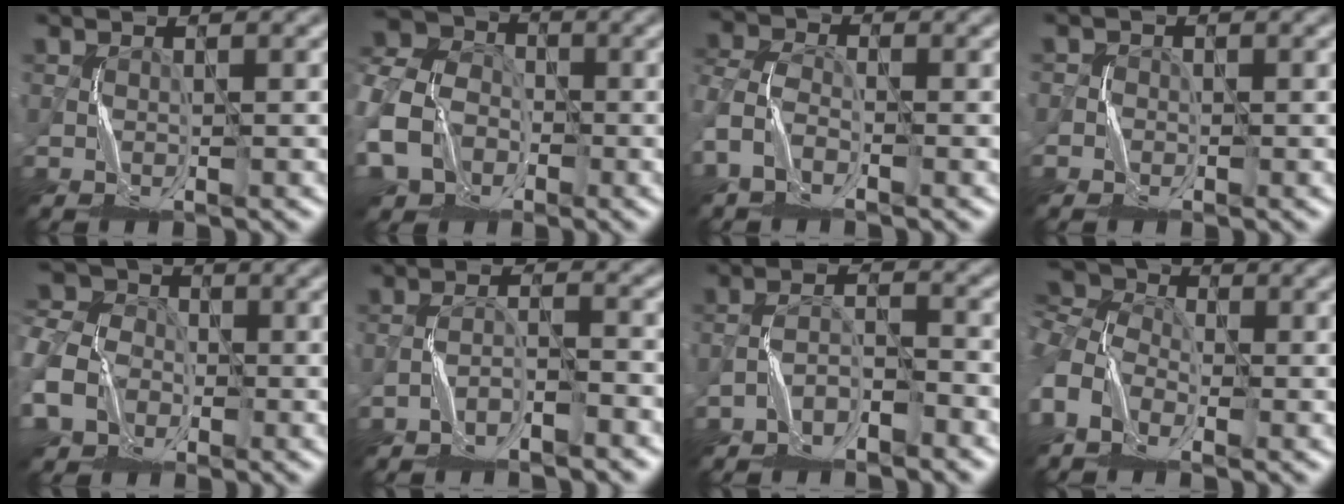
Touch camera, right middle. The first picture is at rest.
{"total": 11.2, "force": [-4.4, 8.8, 5.3], "torque": [-0.140, -0.025, -0.091]}
{"total": 4.3, "force": [-2.4, 2.7, 2.4], "torque": [-0.061, 0.003, -0.063]}
{"total": 1.7, "force": [-0.8, 1.4, -0.1], "torque": [0.009, 0.003, -0.017]}
{"total": 8.7, "force": [-3.7, 6.9, 3.7], "torque": [-0.097, -0.018, -0.077]}
{"total": 2.6, "force": [-2.4, 0.3, 1.0], "torque": [-0.018, 0.013, -0.048]}
{"total": 2.9, "force": [-2.6, 0.8, 1.0], "torque": [-0.018, 0.013, -0.053]}
{"total": 8.8, "force": [-1.3, 6.5, 5.8], "torque": [-0.141, 0.016, -0.029]}